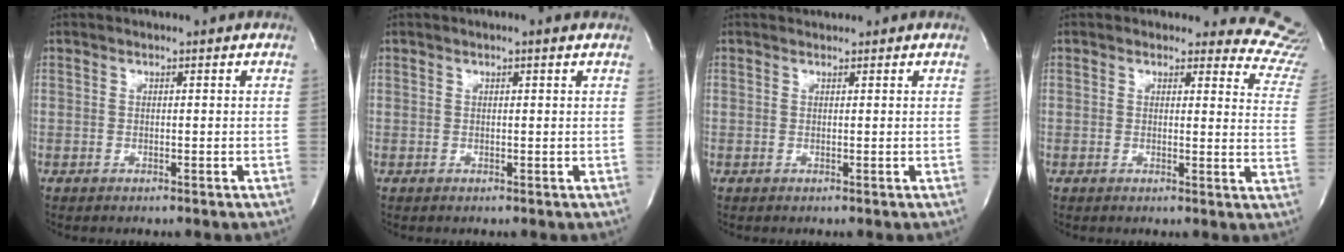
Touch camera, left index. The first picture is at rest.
{"total": 1.0, "force": [0.7, -0.1, 0.8], "torque": [-0.015, 0.004, 0.009]}
{"total": 0.6, "force": [0.6, 0.2, -0.1], "torque": [-0.010, 0.004, 0.010]}
{"total": 11.1, "force": [10.8, 2.7, -0.2], "torque": [0.056, -0.095, 0.061]}